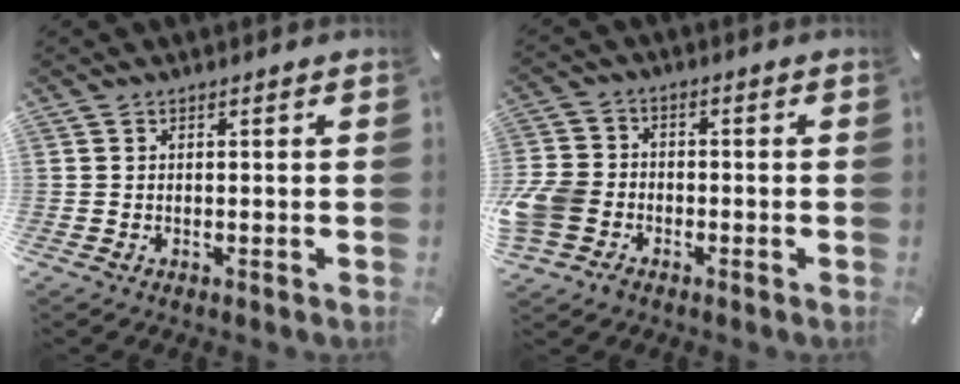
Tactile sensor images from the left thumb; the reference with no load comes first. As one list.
[{"total": 7.9, "force": [-3.3, 6.5, 3.1], "torque": [-0.083, 0.025, -0.062]}]